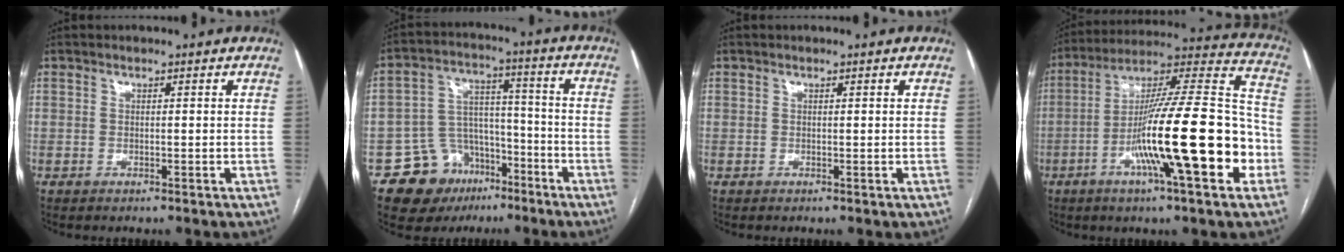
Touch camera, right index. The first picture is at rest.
{"total": 11.5, "force": [-6.9, 8.6, 3.4], "torque": [-0.050, 0.054, -0.100]}
{"total": 0.0}
{"total": 23.4, "force": [-7.1, 1.8, 22.2], "torque": [-0.333, 0.000, -0.120]}